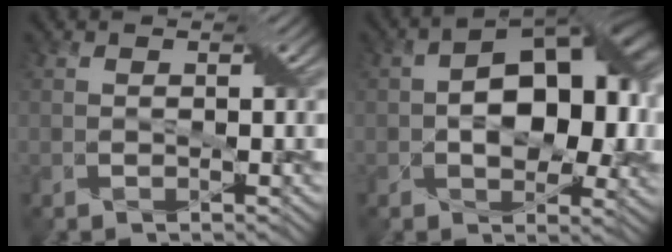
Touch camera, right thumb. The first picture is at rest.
{"total": 12.2, "force": [0.3, 7.7, 9.5], "torque": [-0.116, 0.012, 0.004]}